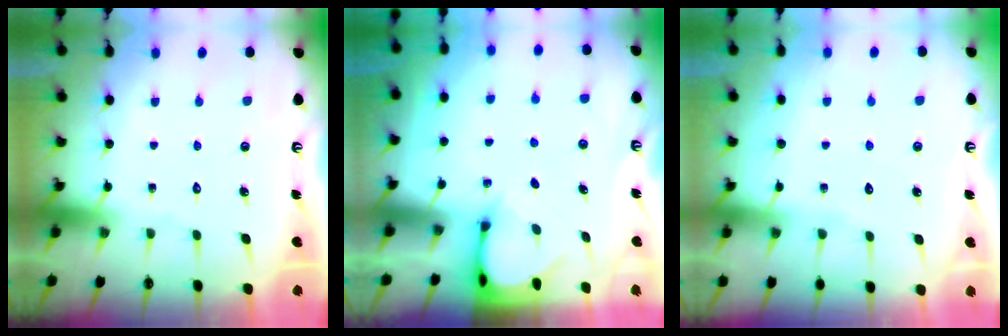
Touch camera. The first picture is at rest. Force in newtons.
{"total": 3.2, "press": 3.2, "slide": 0.3}
{"total": 4.4, "press": 4.4, "slide": 0.6}